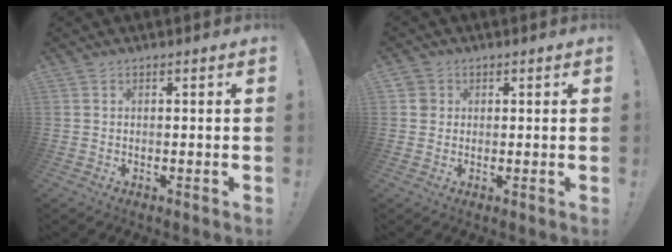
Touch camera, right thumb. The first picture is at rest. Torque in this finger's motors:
{"motor_torque": [-0.10, 0.12, 0.21, 0.07, -0.08]}